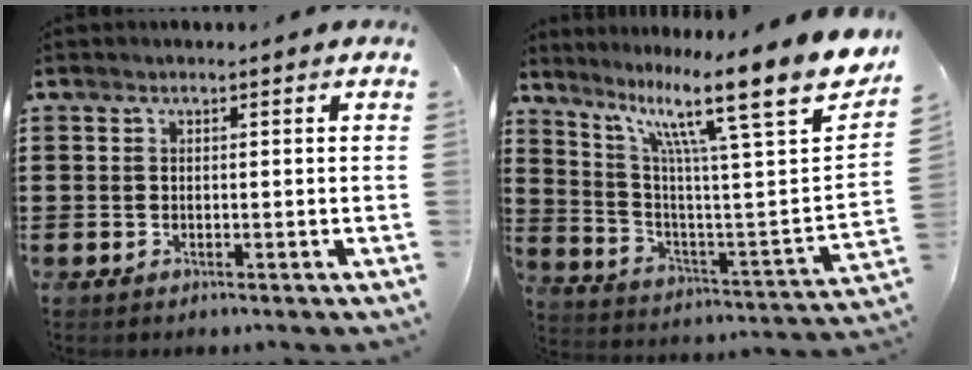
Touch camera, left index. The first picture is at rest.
{"total": 15.6, "force": [10.6, 0.9, 11.4], "torque": [-0.220, -0.076, 0.157]}